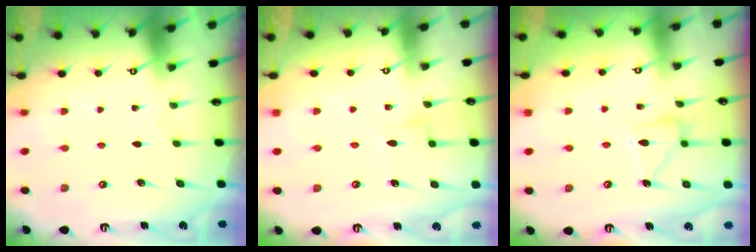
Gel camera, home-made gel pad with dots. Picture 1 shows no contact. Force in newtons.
{"total": 7.9, "press": 7.9, "slide": 0.4}
{"total": 10.7, "press": 10.7, "slide": 0.8}